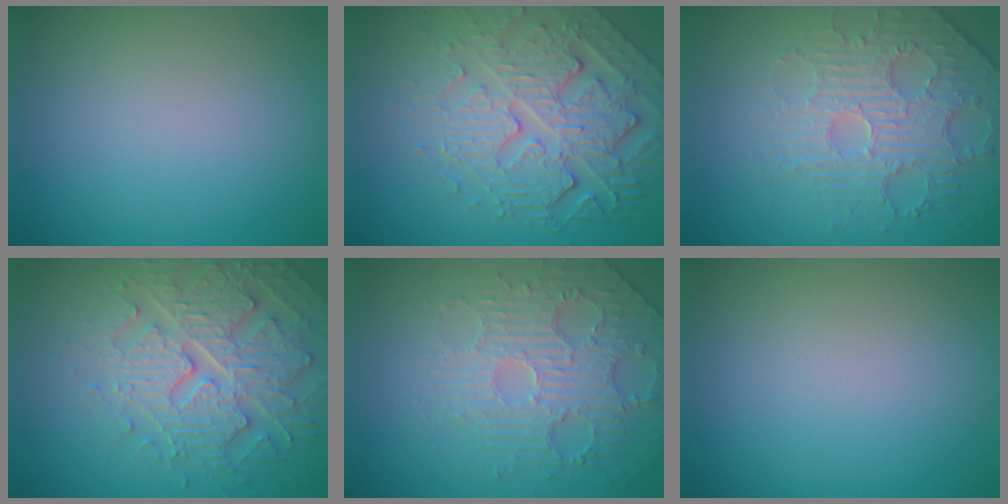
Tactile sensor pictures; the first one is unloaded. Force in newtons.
{"total": 7.2, "press": 5.2, "slide": 5.0}
{"total": 4.8, "press": 3.8, "slide": 3.0}
{"total": 5.2, "press": 5.0, "slide": 1.4}
{"total": 4.9, "press": 3.7, "slide": 3.2}
{"total": 0.0}